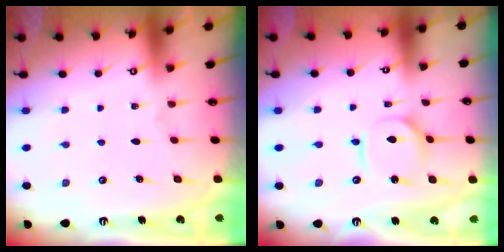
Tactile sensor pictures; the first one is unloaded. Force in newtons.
{"total": 5.5, "press": 5.5, "slide": 0.5}